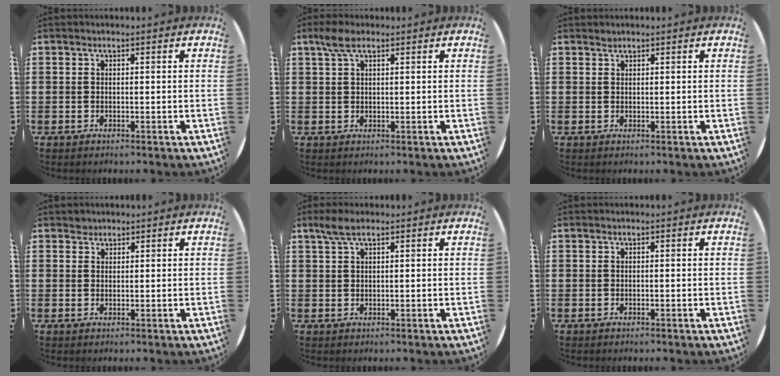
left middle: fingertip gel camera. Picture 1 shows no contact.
{"total": 2.9, "force": [1.8, 1.1, 2.0], "torque": [-0.044, 0.006, 0.032]}
{"total": 0.5, "force": [0.5, 0.0, -0.1], "torque": [0.001, 0.002, 0.010]}
{"total": 1.3, "force": [1.1, 0.6, 0.0], "torque": [0.006, -0.002, 0.021]}
{"total": 2.8, "force": [2.0, 0.8, 1.8], "torque": [-0.040, 0.004, 0.036]}
{"total": 0.0}